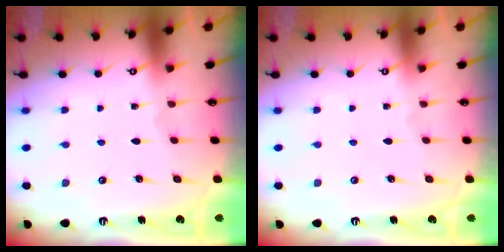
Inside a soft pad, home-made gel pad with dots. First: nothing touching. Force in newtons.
{"total": 0.0}